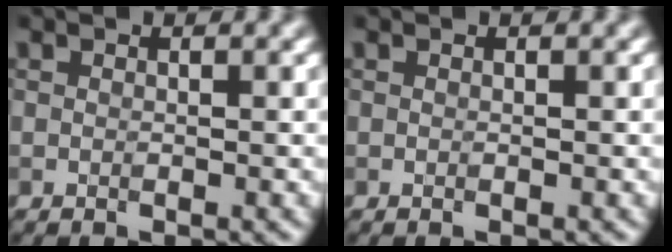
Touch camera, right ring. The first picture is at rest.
{"total": 0.0}